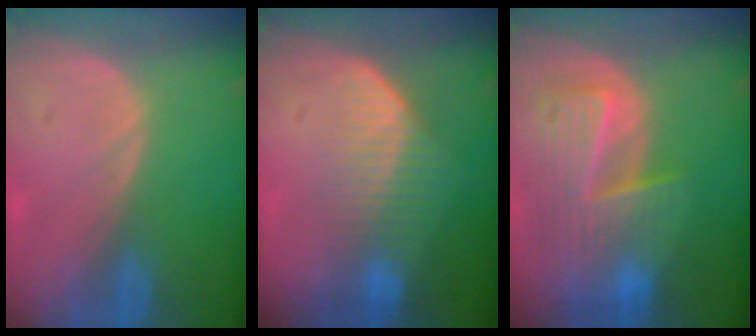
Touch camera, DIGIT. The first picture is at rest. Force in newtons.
{"total": 7.5, "press": 6.4, "slide": 3.9}
{"total": 10.2, "press": 8.8, "slide": 5.0}